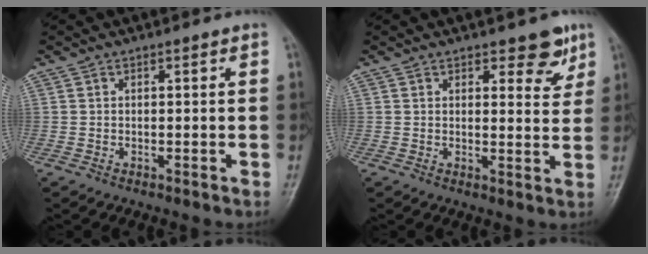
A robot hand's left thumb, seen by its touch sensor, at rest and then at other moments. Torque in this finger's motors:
{"motor_torque": [-0.12, -0.10, 0.23, -0.04, 0.02]}